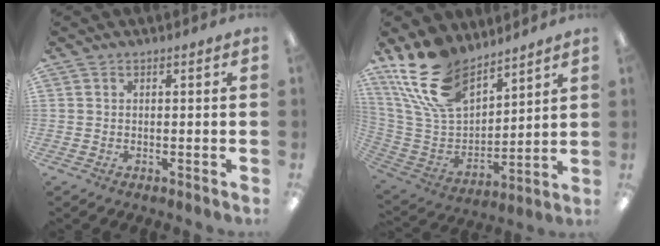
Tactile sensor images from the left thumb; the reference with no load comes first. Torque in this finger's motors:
{"motor_torque": [0.59, 0.47, 1.47, -1.31, 0.52]}